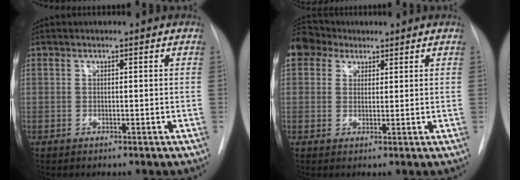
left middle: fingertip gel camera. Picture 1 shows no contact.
{"total": 6.4, "force": [4.6, 4.2, 1.3], "torque": [-0.026, 0.030, 0.089]}